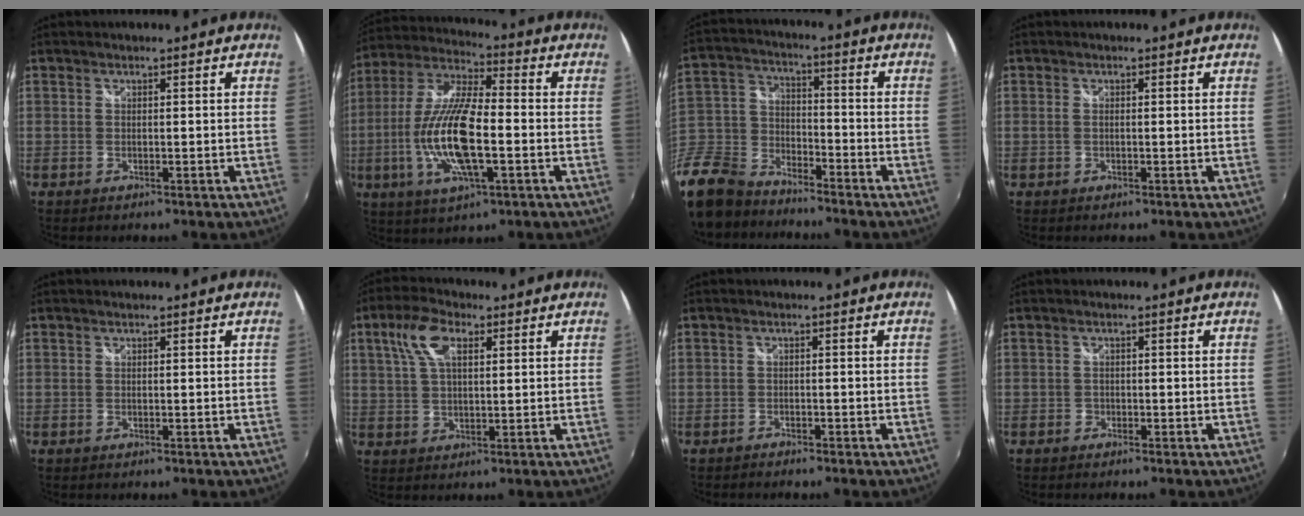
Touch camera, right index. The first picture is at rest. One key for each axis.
{"total": 16.8, "fx": -3.5, "fy": 5.2, "fz": 15.6, "tx": -0.317, "ty": -0.008, "tz": -0.068}
{"total": 19.0, "fx": -13.9, "fy": 10.4, "fz": 7.6, "tx": -0.219, "ty": 0.003, "tz": -0.257}
{"total": 0.8, "fx": 0.0, "fy": 0.4, "fz": 0.7, "tx": -0.017, "ty": -0.002, "tz": -0.002}
{"total": 0.0}
{"total": 7.8, "fx": 3.2, "fy": 3.6, "fz": 6.2, "tx": -0.125, "ty": 0.019, "tz": 0.059}
{"total": 1.6, "fx": -1.5, "fy": 0.5, "fz": 0.3, "tx": -0.016, "ty": -0.004, "tz": -0.028}
{"total": 1.1, "fx": -0.8, "fy": 0.7, "fz": 0.1, "tx": -0.007, "ty": 0.000, "tz": -0.016}